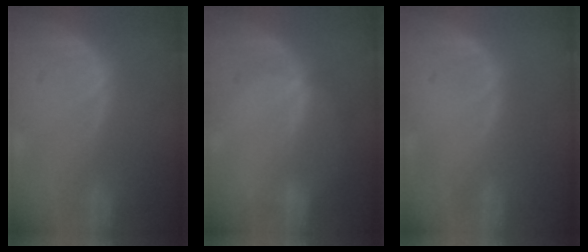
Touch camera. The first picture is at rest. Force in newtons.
{"total": 1.3, "press": 0.9, "slide": 0.9}
{"total": 0.0}